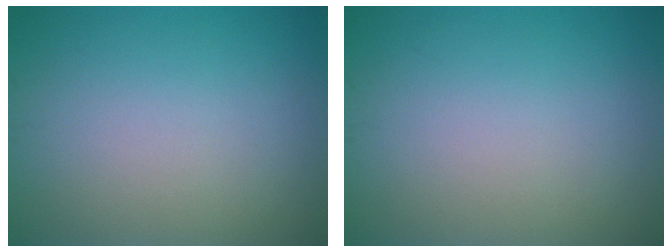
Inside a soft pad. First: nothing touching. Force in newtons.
{"total": 0.0}